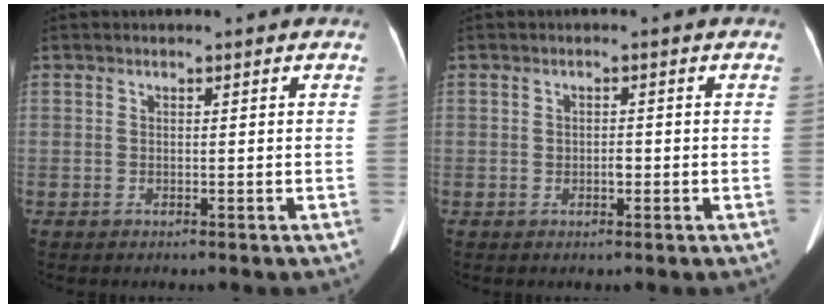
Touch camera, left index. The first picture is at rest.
{"total": 1.3, "force": [-0.4, 0.7, 1.0], "torque": [-0.017, 0.001, -0.006]}